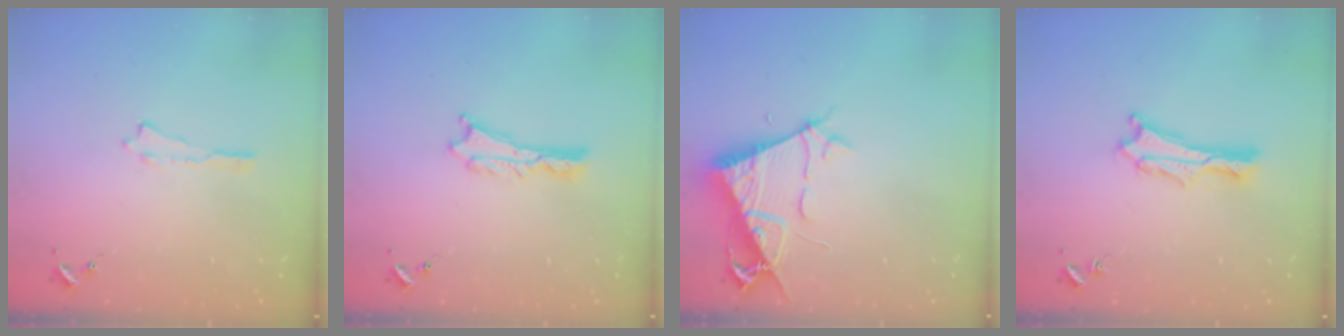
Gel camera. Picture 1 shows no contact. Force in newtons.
{"total": 0.7, "press": 0.6, "slide": 0.2}
{"total": 7.7, "press": 7.7, "slide": 0.8}
{"total": 2.0, "press": 2.0, "slide": 0.2}